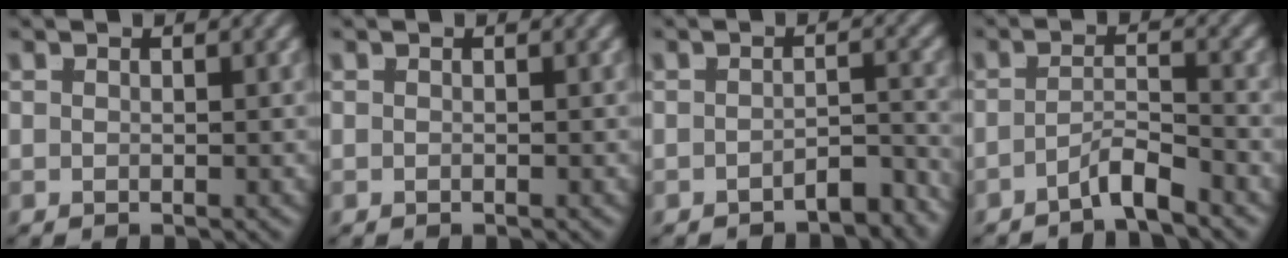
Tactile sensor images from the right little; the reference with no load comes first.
{"total": 0.0}
{"total": 3.0, "force": [-2.9, 0.1, 0.8], "torque": [0.001, -0.009, -0.046]}
{"total": 2.8, "force": [-2.5, 0.0, 1.3], "torque": [-0.014, -0.011, -0.042]}